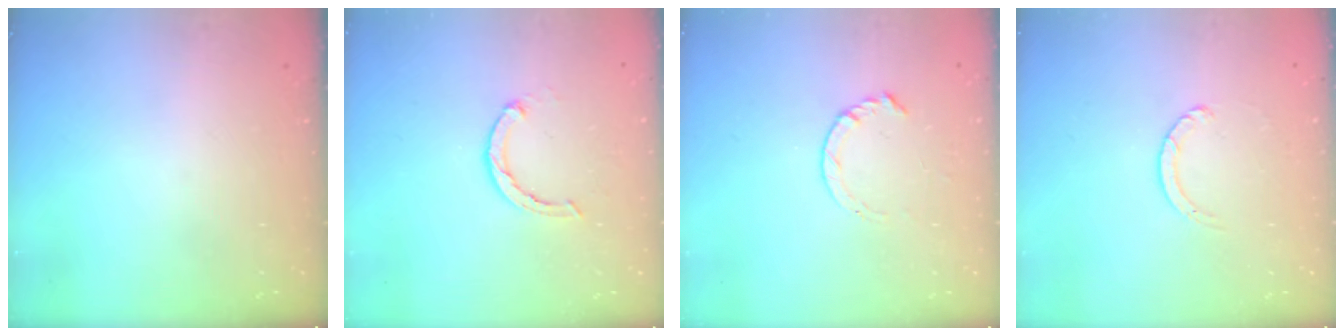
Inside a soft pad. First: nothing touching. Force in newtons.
{"total": 2.1, "press": 2.0, "slide": 0.4}
{"total": 4.7, "press": 4.7, "slide": 0.6}
{"total": 1.3, "press": 1.2, "slide": 0.2}